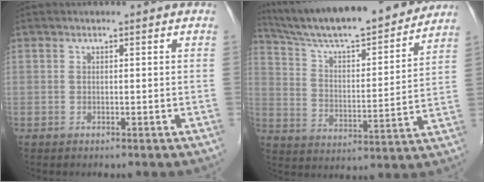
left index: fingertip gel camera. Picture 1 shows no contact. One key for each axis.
{"total": 21.5, "fx": 19.4, "fy": 2.2, "fz": 9.0, "tx": -0.152, "ty": 0.004, "tz": 0.294}